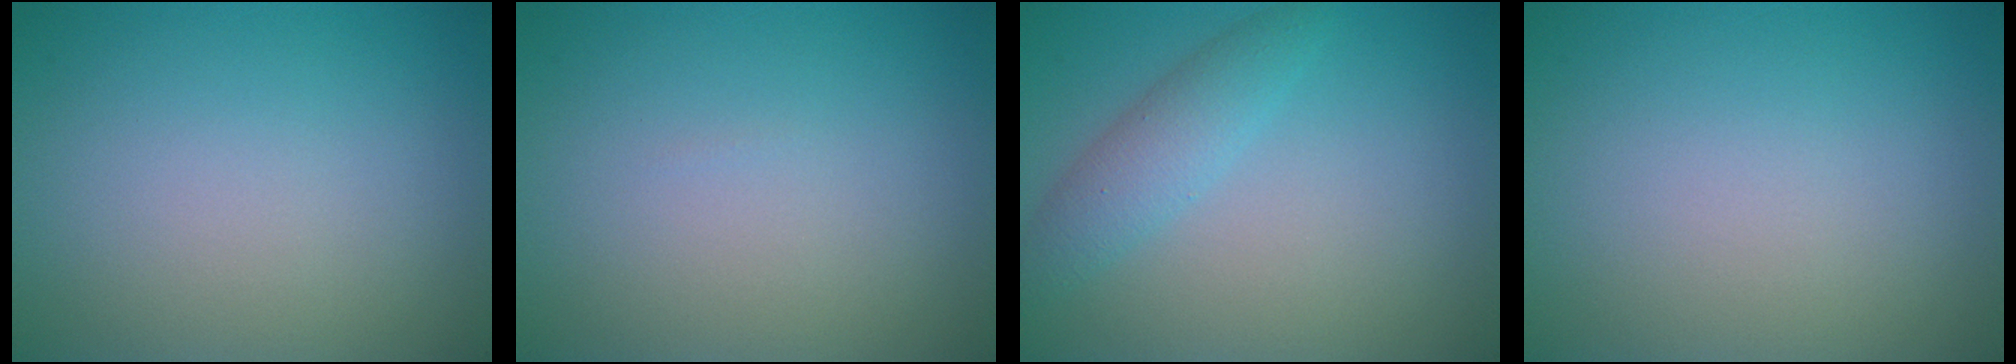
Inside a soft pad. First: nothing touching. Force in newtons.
{"total": 0.0}
{"total": 2.7, "press": 2.7, "slide": 0.1}
{"total": 0.0}